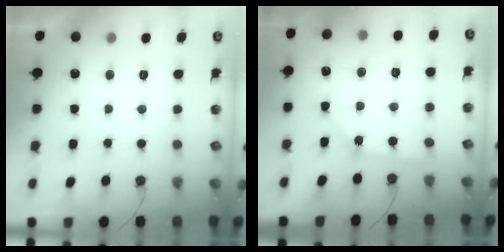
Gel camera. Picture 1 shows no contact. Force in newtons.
{"total": 2.1, "press": 2.1, "slide": 0.3}